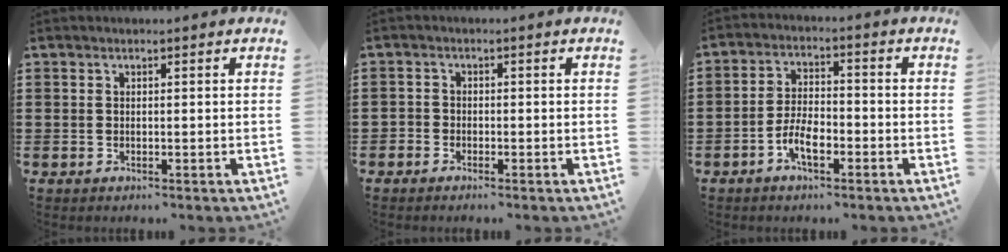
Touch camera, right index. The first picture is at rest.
{"total": 1.2, "force": [-1.0, 0.6, 0.0], "torque": [-0.003, 0.003, -0.023]}
{"total": 5.3, "force": [-2.6, 2.2, 4.0], "torque": [-0.093, 0.001, -0.056]}